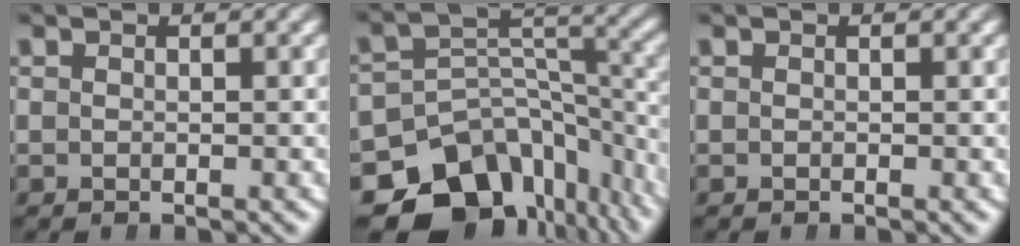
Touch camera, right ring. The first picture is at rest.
{"total": 17.7, "force": [-9.4, 11.7, 9.4], "torque": [-0.146, -0.063, -0.128]}
{"total": 0.0}